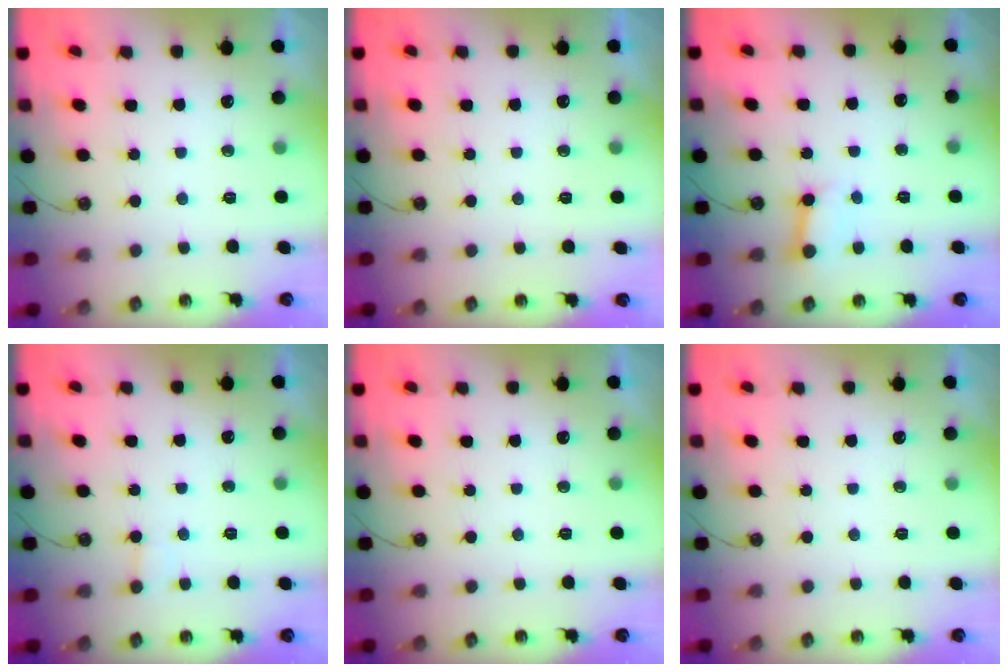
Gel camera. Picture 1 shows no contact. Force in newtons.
{"total": 0.0}
{"total": 3.6, "press": 3.6, "slide": 0.3}
{"total": 3.6, "press": 3.6, "slide": 0.3}
{"total": 0.0}
{"total": 0.0}